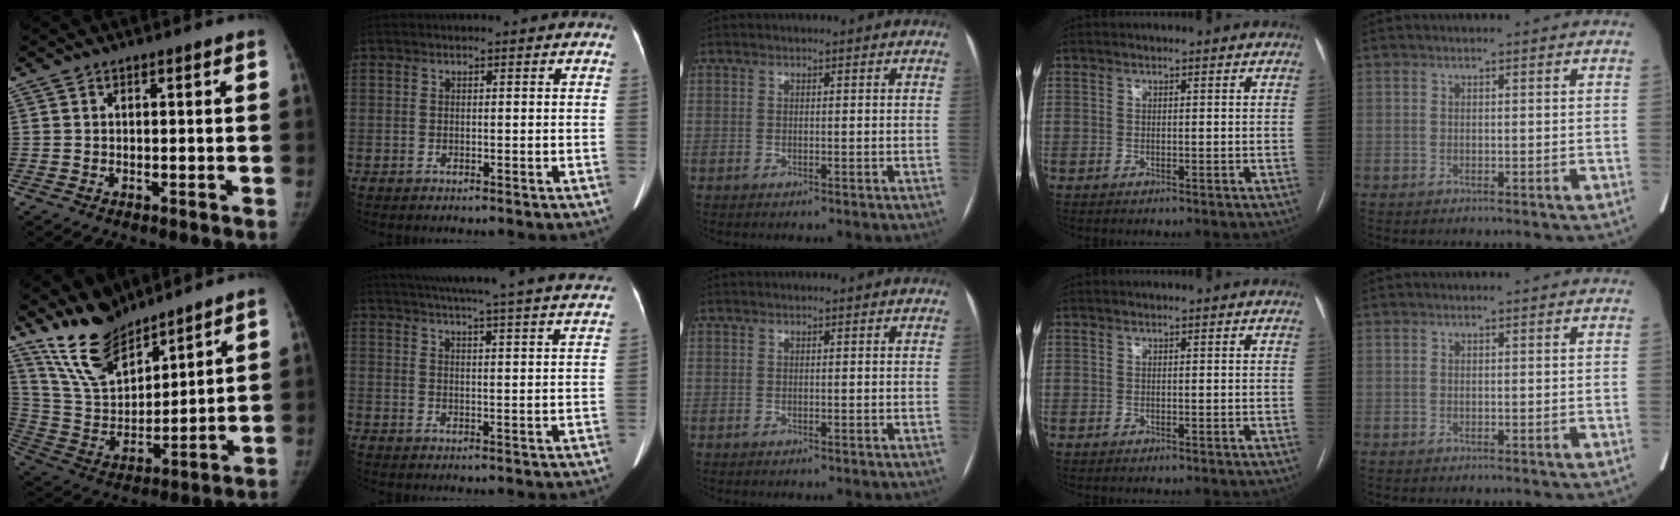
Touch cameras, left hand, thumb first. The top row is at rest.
{"thumb": {"total": 14.2, "force": [12.1, 5.4, 5.2], "torque": [-0.069, -0.068, 0.243]}, "index": {"total": 30.4, "force": [27.8, 0.7, 12.3], "torque": [-0.201, -0.047, 0.336]}}